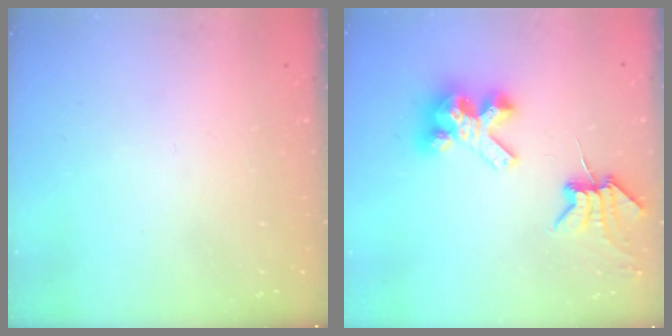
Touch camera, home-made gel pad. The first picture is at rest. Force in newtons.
{"total": 9.1, "press": 9.1, "slide": 1.2}